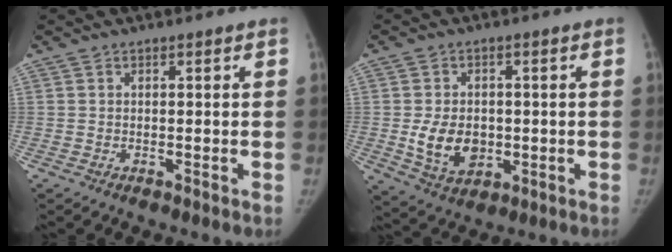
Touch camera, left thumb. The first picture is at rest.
{"total": 8.5, "force": [-0.9, 6.2, 5.7], "torque": [-0.080, -0.007, -0.002]}